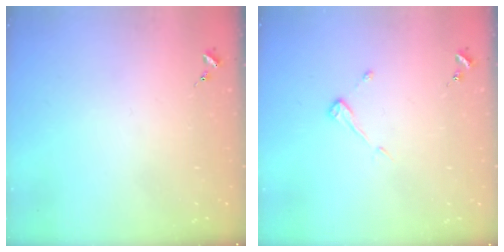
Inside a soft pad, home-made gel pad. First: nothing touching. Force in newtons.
{"total": 3.9, "press": 3.9, "slide": 0.3}